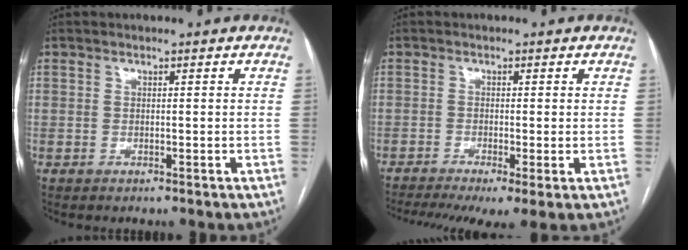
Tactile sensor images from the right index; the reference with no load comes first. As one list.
[{"total": 9.9, "force": [-6.3, 2.2, 7.4], "torque": [-0.128, -0.012, -0.099]}]